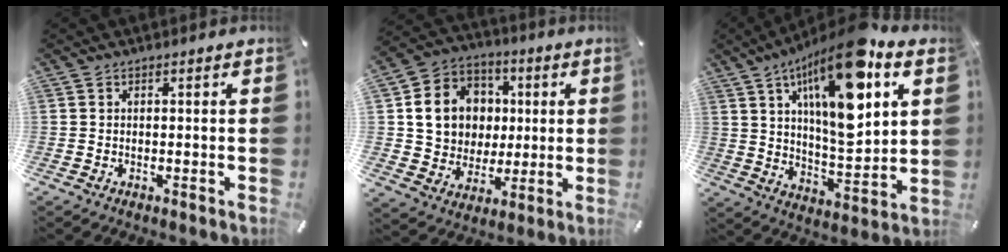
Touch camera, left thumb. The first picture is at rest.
{"total": 14.9, "force": [2.0, 13.6, 5.8], "torque": [-0.100, 0.004, 0.046]}
{"total": 21.5, "force": [9.7, 7.6, 17.6], "torque": [-0.298, -0.048, 0.145]}